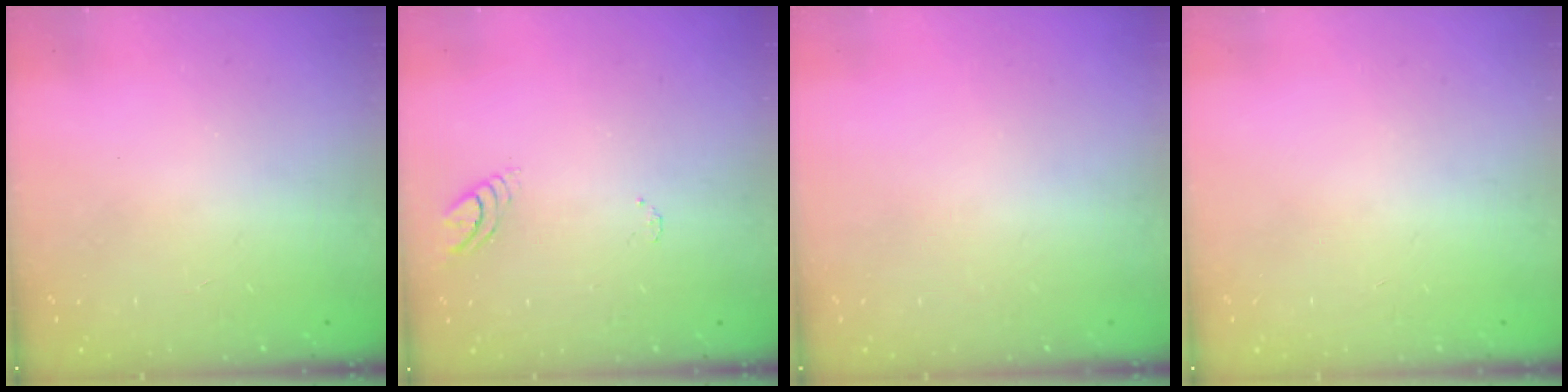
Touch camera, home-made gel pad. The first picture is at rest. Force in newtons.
{"total": 3.9, "press": 3.9, "slide": 0.3}
{"total": 0.0}
{"total": 0.0}